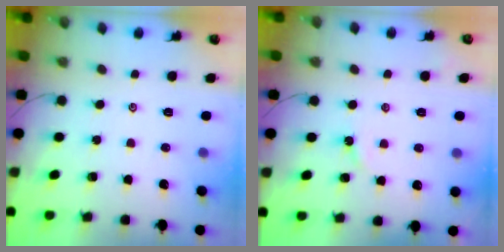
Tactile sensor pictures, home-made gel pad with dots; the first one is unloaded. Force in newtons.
{"total": 2.0, "press": 2.0, "slide": 0.3}